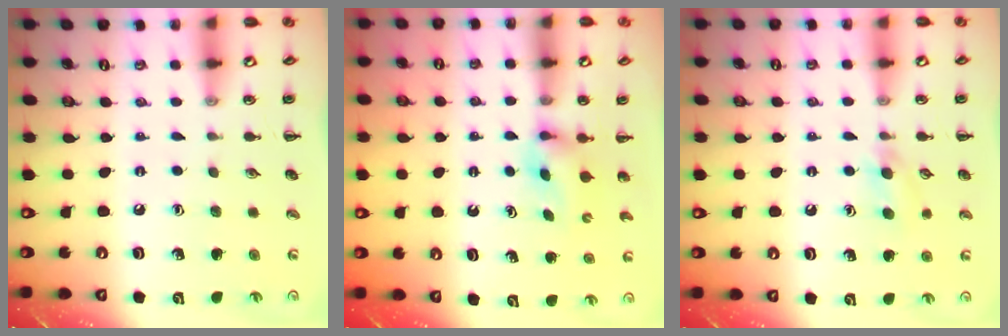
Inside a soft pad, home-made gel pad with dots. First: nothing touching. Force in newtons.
{"total": 2.5, "press": 2.2, "slide": 1.2}
{"total": 6.1, "press": 5.8, "slide": 1.7}